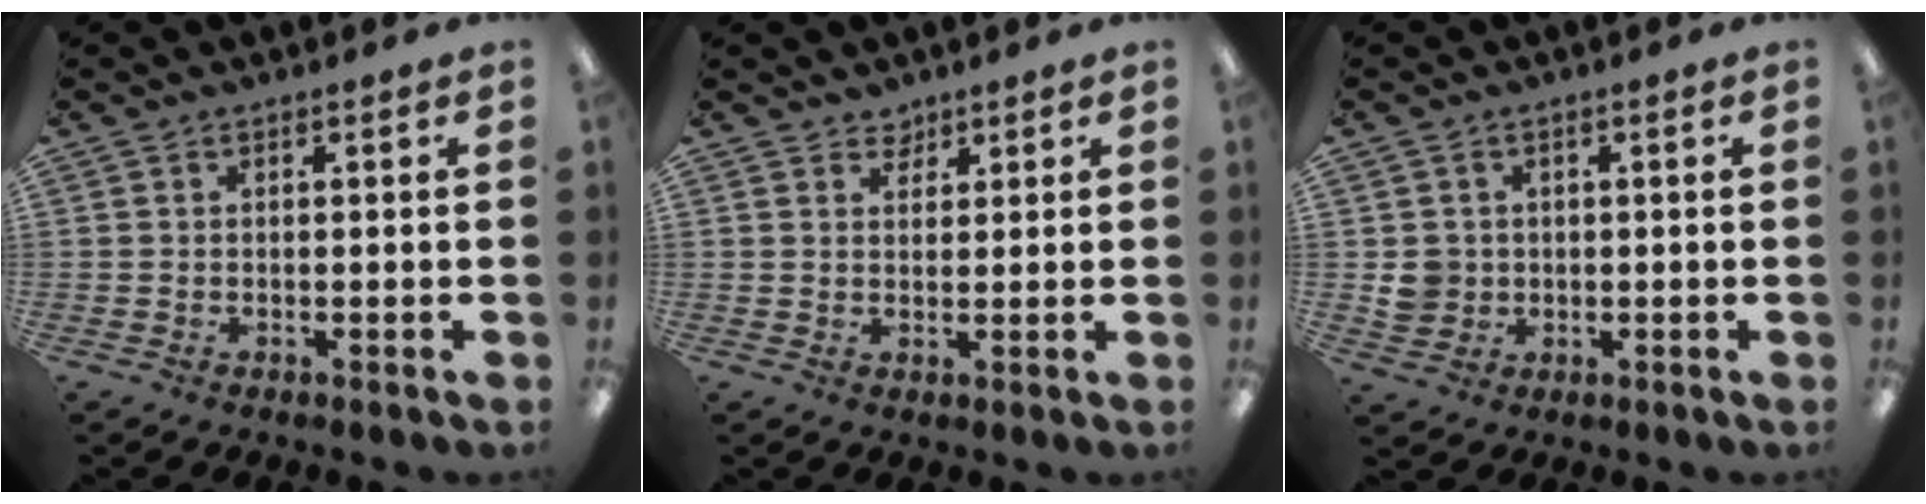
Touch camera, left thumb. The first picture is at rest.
{"total": 2.7, "force": [2.3, 1.4, 0.1], "torque": [0.002, -0.011, 0.043]}
{"total": 4.4, "force": [0.5, 4.3, 1.0], "torque": [-0.009, 0.005, 0.009]}